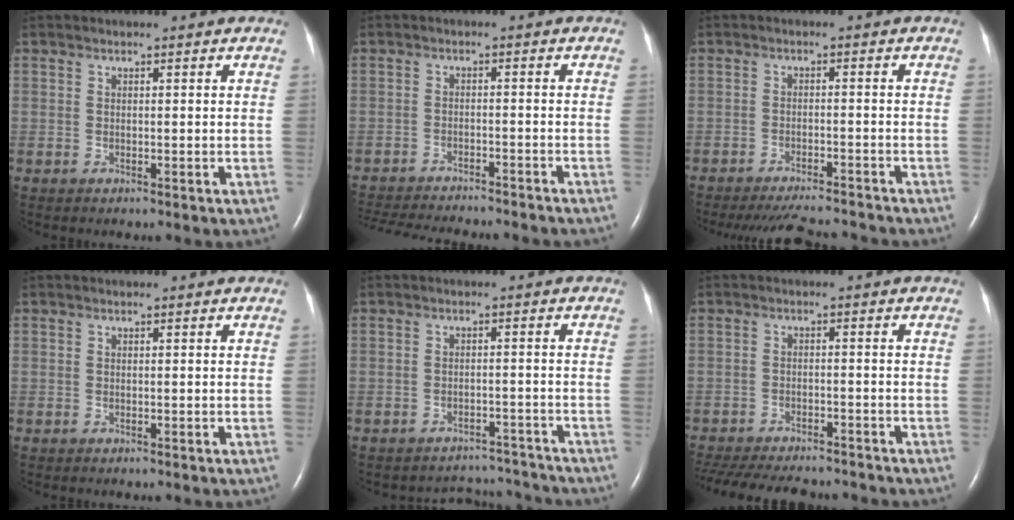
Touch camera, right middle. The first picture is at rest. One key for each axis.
{"total": 18.5, "fx": -16.6, "fy": 3.0, "fz": 7.6, "tx": -0.170, "ty": -0.034, "tz": -0.225}
{"total": 9.8, "fx": -9.3, "fy": 0.9, "fz": 2.8, "tx": -0.045, "ty": -0.011, "tz": -0.131}
{"total": 0.0}
{"total": 7.0, "fx": -6.7, "fy": 1.5, "fz": -1.2, "tx": 0.015, "ty": 0.023, "tz": -0.082}
{"total": 17.0, "fx": -14.9, "fy": 4.4, "fz": 7.0, "tx": -0.176, "ty": -0.025, "tz": -0.210}